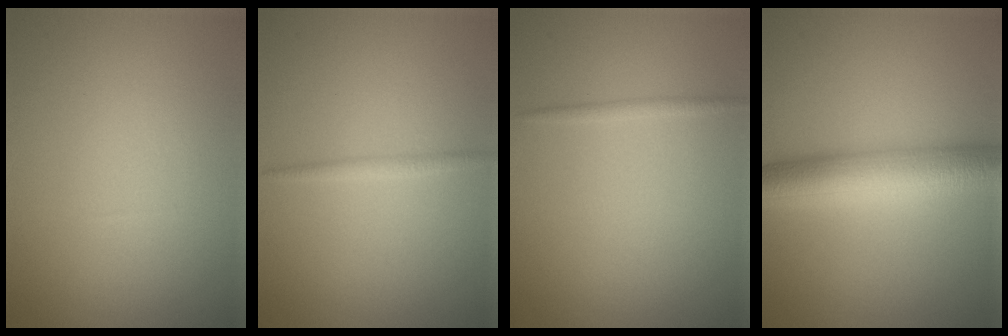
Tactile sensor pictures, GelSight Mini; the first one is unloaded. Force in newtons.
{"total": 1.0, "press": 1.0, "slide": 0.0}
{"total": 0.8, "press": 0.8, "slide": 0.1}
{"total": 7.2, "press": 7.2, "slide": 0.1}